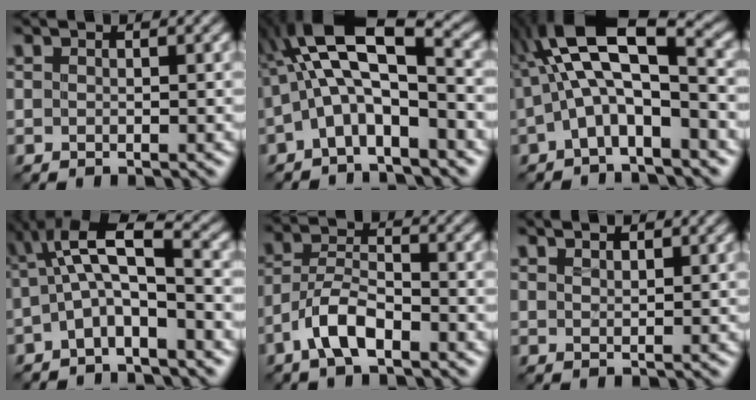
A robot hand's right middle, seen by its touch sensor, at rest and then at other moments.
{"total": 8.7, "force": [-0.4, 3.2, 8.1], "torque": [-0.147, 0.031, -0.029]}
{"total": 9.1, "force": [0.4, 3.4, 8.4], "torque": [-0.150, 0.031, -0.010]}
{"total": 5.0, "force": [-0.4, 1.6, 4.8], "torque": [-0.086, 0.016, -0.016]}
{"total": 4.4, "force": [-2.5, 1.7, 3.2], "torque": [-0.060, 0.009, -0.054]}
{"total": 2.0, "force": [1.8, 0.5, 0.7], "torque": [-0.004, 0.002, 0.025]}